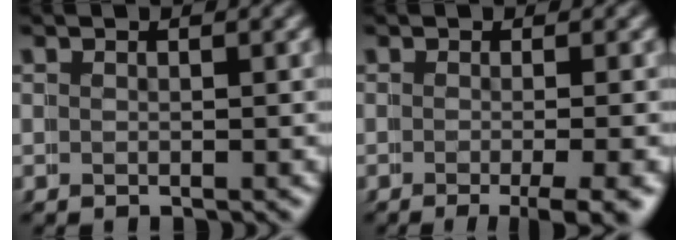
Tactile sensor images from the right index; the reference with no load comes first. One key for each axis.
{"total": 3.8, "fx": -2.0, "fy": 0.5, "fz": 3.2, "tx": -0.029, "ty": 0.002, "tz": -0.034}